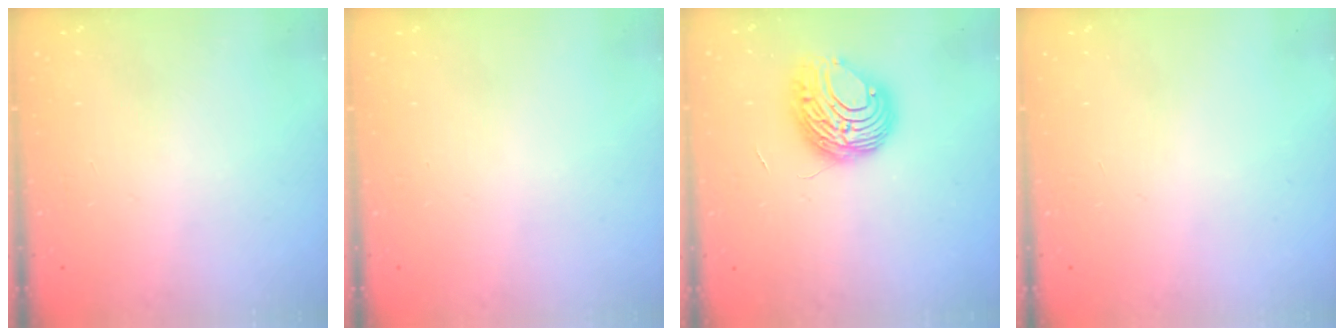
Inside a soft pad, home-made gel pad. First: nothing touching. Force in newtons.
{"total": 0.0}
{"total": 9.0, "press": 9.0, "slide": 0.9}
{"total": 0.0}